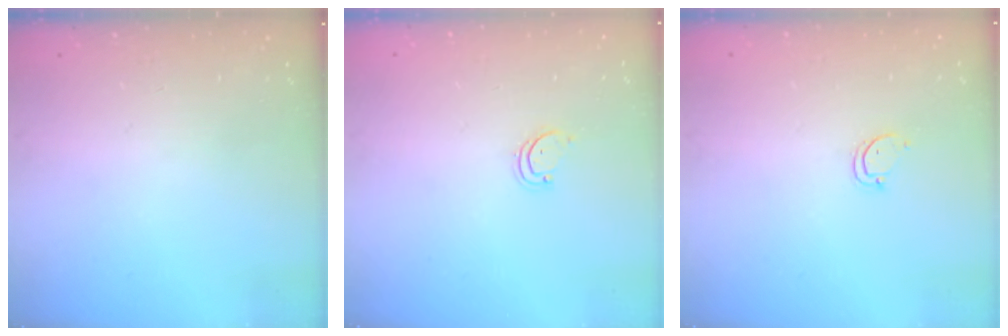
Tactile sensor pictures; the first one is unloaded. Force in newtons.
{"total": 1.9, "press": 1.9, "slide": 0.2}
{"total": 2.6, "press": 2.6, "slide": 0.3}